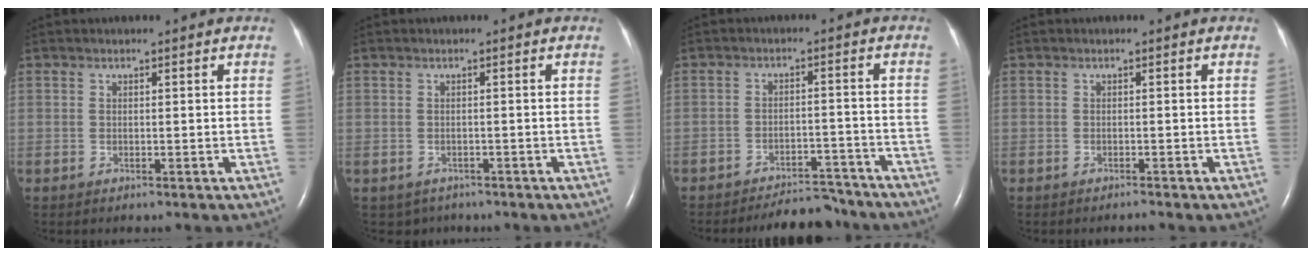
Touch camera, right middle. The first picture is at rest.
{"total": 2.1, "force": [-1.4, 1.6, 0.2], "torque": [-0.006, 0.003, -0.016]}
{"total": 7.8, "force": [-7.5, 1.9, 1.1], "torque": [-0.008, 0.005, -0.106]}
{"total": 0.6, "force": [-0.6, -0.1, 0.1], "torque": [-0.005, -0.002, -0.007]}